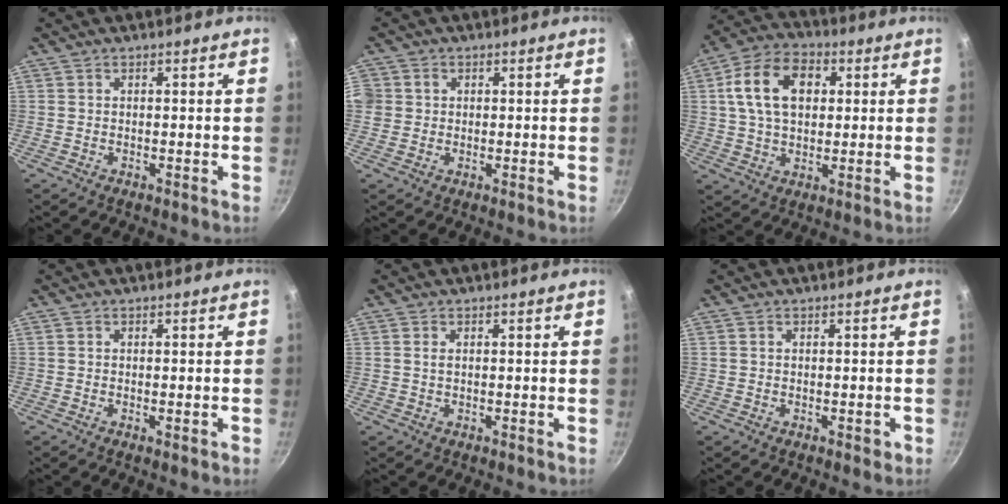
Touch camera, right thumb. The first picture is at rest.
{"total": 3.6, "force": [0.3, 3.4, 1.1], "torque": [-0.008, 0.006, 0.001]}
{"total": 13.8, "force": [3.2, 9.3, 9.6], "torque": [-0.154, 0.012, 0.043]}
{"total": 1.0, "force": [-0.3, 0.1, 1.0], "torque": [-0.017, -0.001, -0.005]}
{"total": 1.1, "force": [0.3, 0.6, 0.9], "torque": [-0.017, 0.001, 0.004]}
{"total": 1.1, "force": [-0.3, 0.7, 0.8], "torque": [-0.006, 0.002, -0.003]}